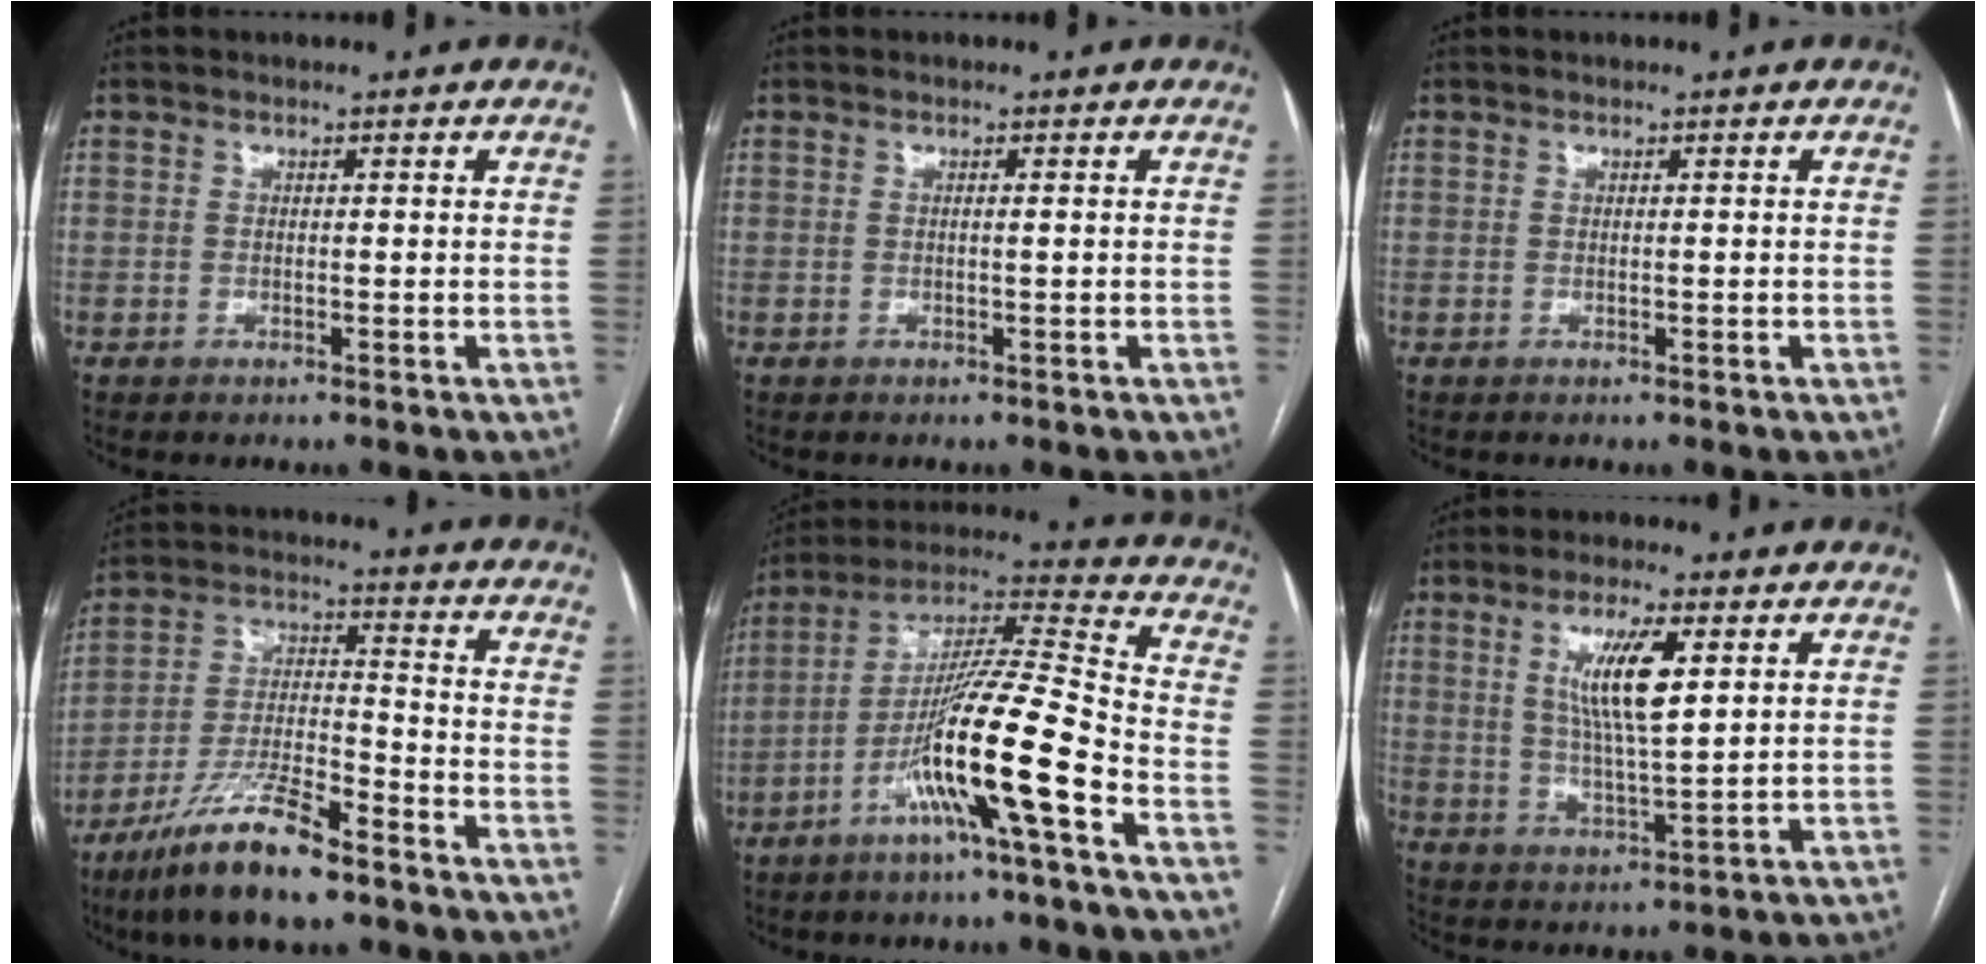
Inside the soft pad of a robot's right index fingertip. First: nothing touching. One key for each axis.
{"total": 0.5, "fx": 0.0, "fy": -0.1, "fz": 0.5, "tx": -0.008, "ty": 0.001, "tz": 0.000}
{"total": 0.0}
{"total": 13.1, "fx": -9.1, "fy": 2.0, "fz": 9.1, "tx": -0.183, "ty": -0.018, "tz": -0.168}
{"total": 15.3, "fx": -6.7, "fy": -0.7, "fz": 13.8, "tx": -0.255, "ty": -0.001, "tz": -0.127}
{"total": 8.9, "fx": 2.9, "fy": 1.4, "fz": 8.2, "tx": -0.155, "ty": -0.001, "tz": 0.056}